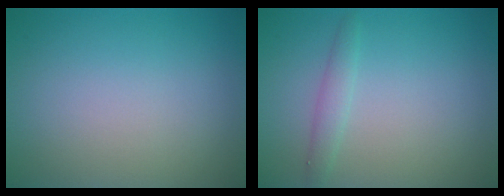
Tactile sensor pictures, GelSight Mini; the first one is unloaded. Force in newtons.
{"total": 1.4, "press": 1.4, "slide": 0.1}